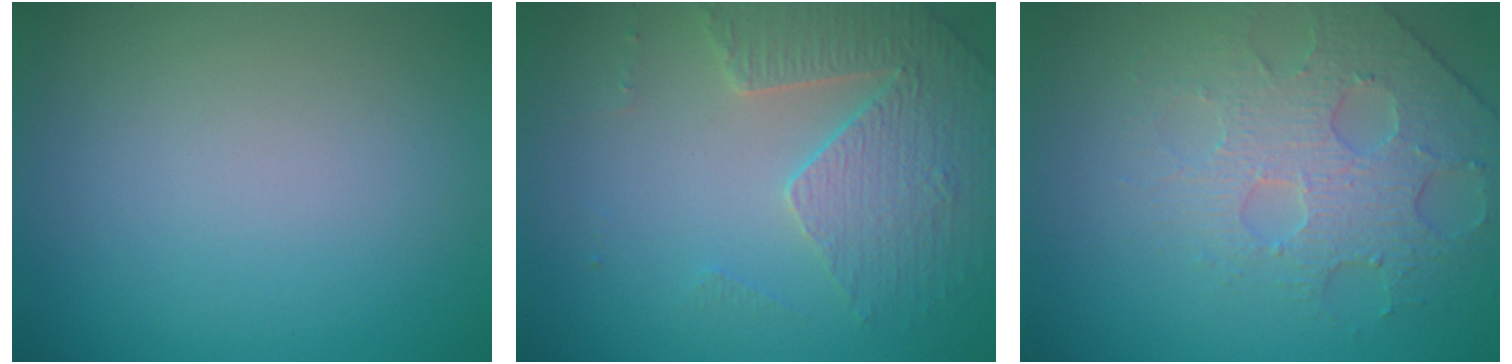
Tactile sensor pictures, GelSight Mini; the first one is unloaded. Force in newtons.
{"total": 3.7, "press": 3.6, "slide": 0.8}
{"total": 4.1, "press": 3.9, "slide": 1.1}